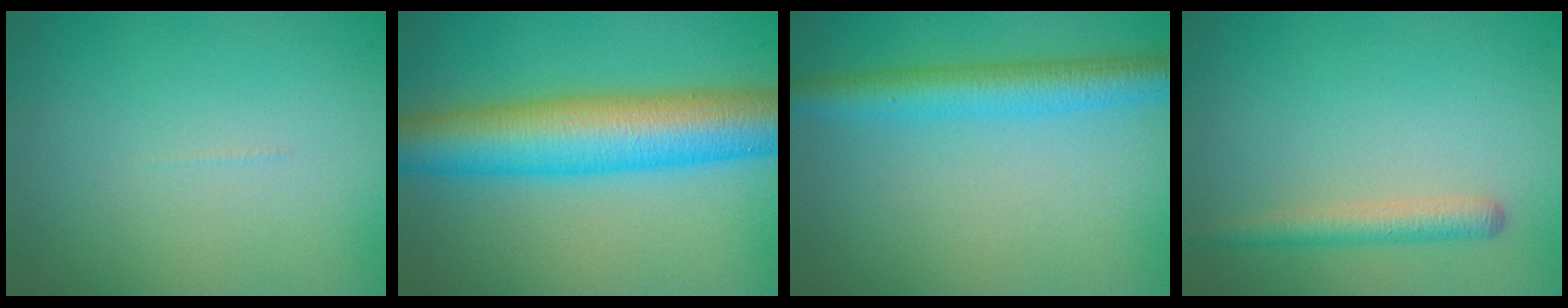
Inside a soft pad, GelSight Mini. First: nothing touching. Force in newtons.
{"total": 10.5, "press": 10.5, "slide": 0.2}
{"total": 4.6, "press": 4.6, "slide": 0.1}
{"total": 2.2, "press": 2.2, "slide": 0.1}